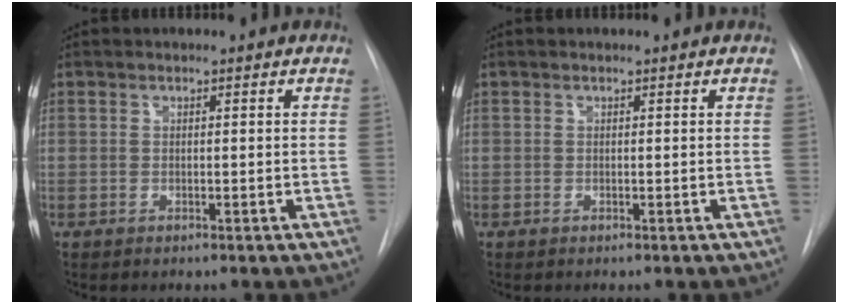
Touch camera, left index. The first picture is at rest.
{"total": 0.0}